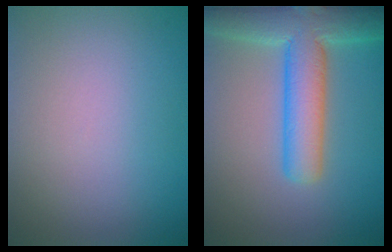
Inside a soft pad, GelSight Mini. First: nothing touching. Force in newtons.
{"total": 7.7, "press": 7.7, "slide": 0.4}